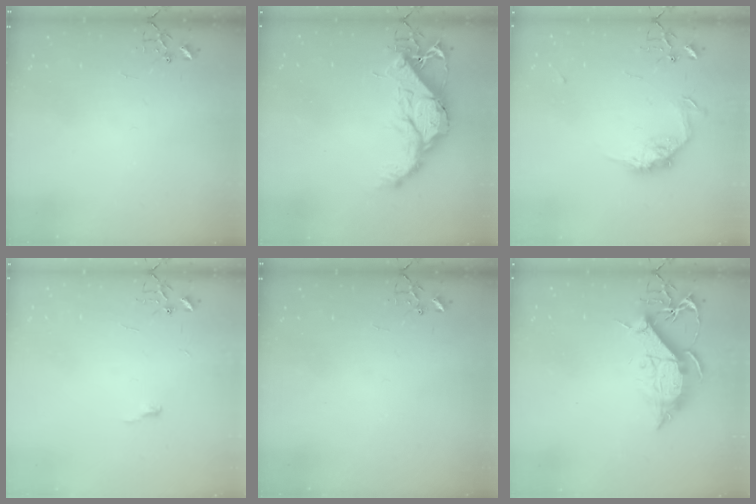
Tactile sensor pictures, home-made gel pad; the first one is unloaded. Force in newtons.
{"total": 17.2, "press": 17.1, "slide": 1.3}
{"total": 10.9, "press": 10.9, "slide": 0.5}
{"total": 3.7, "press": 3.7, "slide": 0.3}
{"total": 0.0}
{"total": 13.2, "press": 13.1, "slide": 1.5}